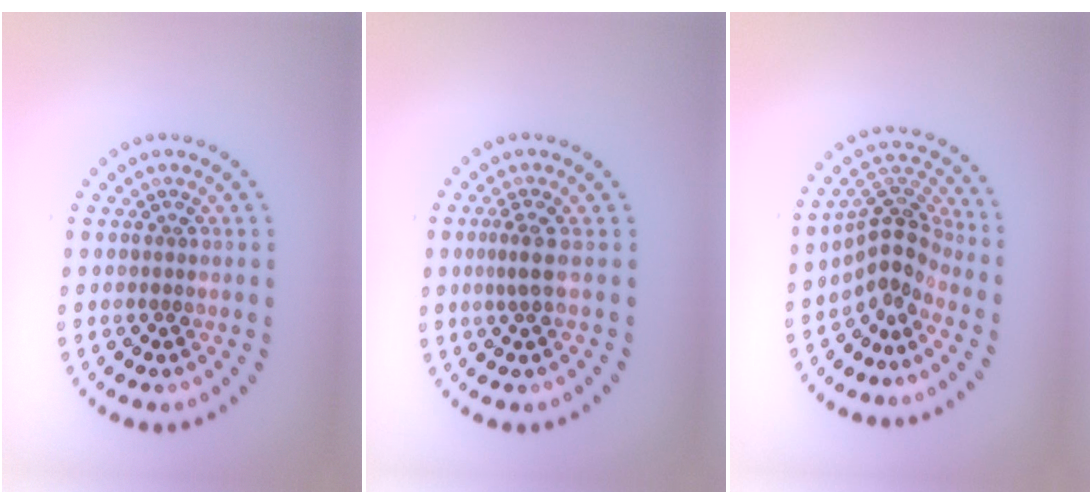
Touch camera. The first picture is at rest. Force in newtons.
{"total": 1.8, "press": 1.3, "slide": 1.2}
{"total": 3.9, "press": 2.7, "slide": 2.7}